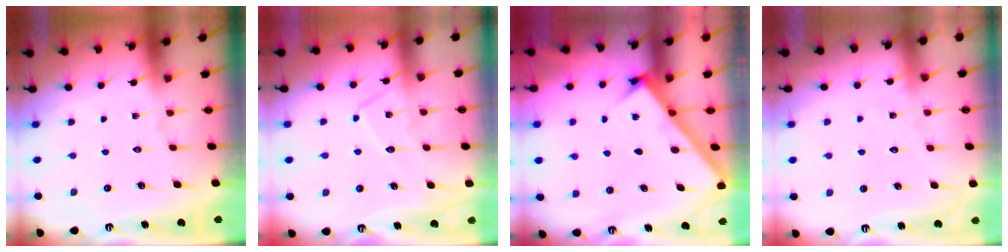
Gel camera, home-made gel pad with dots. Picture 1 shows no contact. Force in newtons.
{"total": 8.4, "press": 8.3, "slide": 0.6}
{"total": 3.0, "press": 3.0, "slide": 0.2}
{"total": 6.3, "press": 6.3, "slide": 0.5}